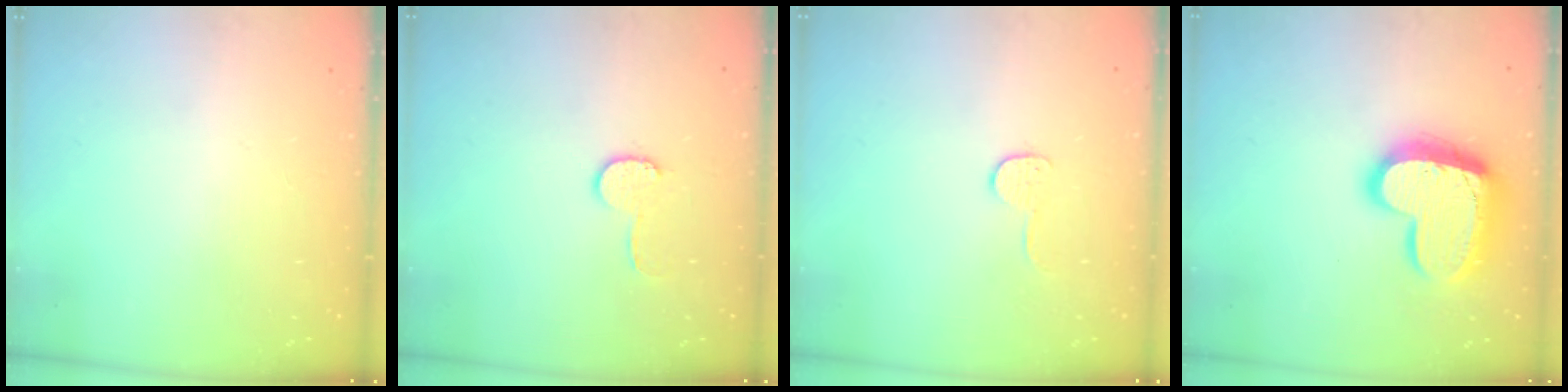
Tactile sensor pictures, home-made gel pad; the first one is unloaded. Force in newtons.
{"total": 6.4, "press": 6.4, "slide": 0.6}
{"total": 5.7, "press": 5.7, "slide": 0.3}
{"total": 19.1, "press": 19.0, "slide": 1.8}